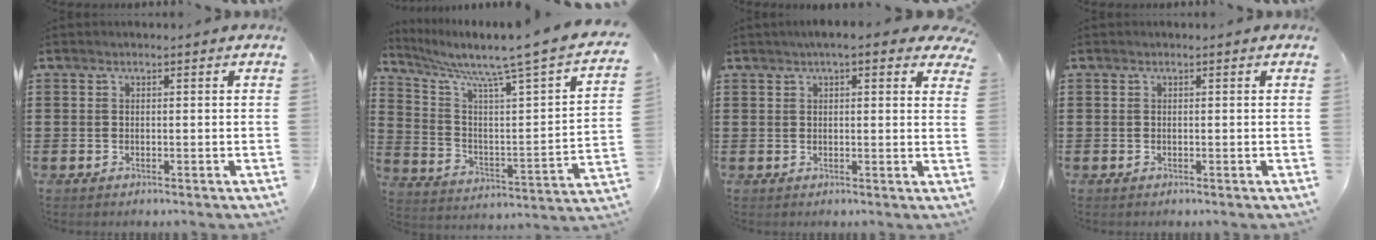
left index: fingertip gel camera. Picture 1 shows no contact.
{"total": 7.1, "force": [5.9, -0.2, 4.0], "torque": [-0.096, -0.058, 0.086]}
{"total": 3.5, "force": [2.7, 0.5, 2.3], "torque": [-0.053, 0.005, 0.048]}
{"total": 0.0}